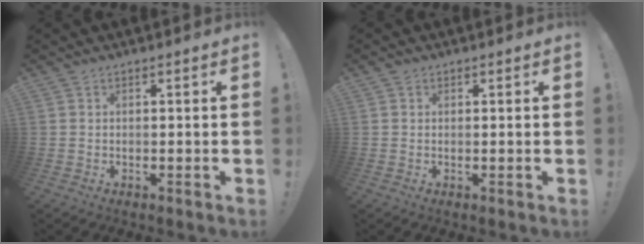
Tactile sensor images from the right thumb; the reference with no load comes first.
{"total": 0.9, "force": [0.6, 0.6, 0.1], "torque": [-0.001, 0.002, 0.011]}